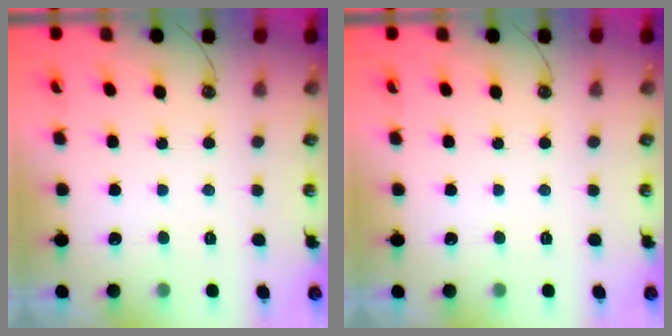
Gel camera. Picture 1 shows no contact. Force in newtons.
{"total": 0.0}